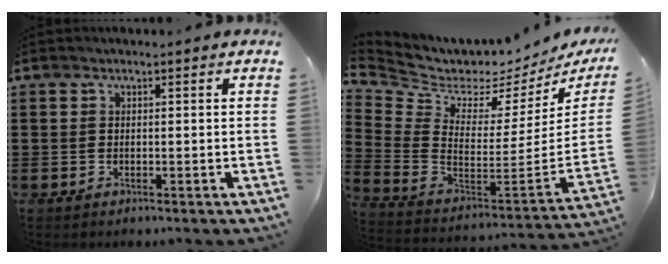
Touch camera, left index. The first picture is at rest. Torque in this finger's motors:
{"motor_torque": [-0.54, -1.59, -0.11, -0.01]}